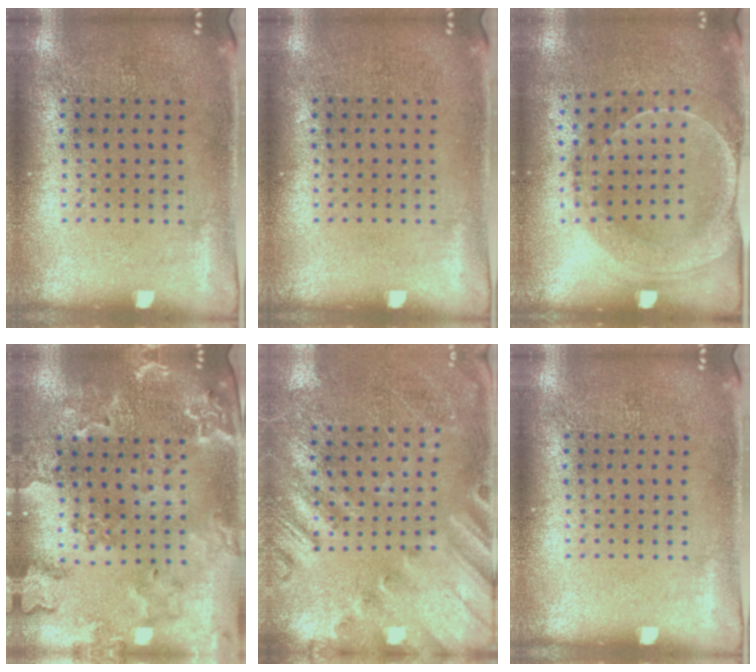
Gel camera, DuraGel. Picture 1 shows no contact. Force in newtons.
{"total": 0.0}
{"total": 1.7, "press": 1.7, "slide": 0.3}
{"total": 2.0, "press": 2.0, "slide": 0.2}
{"total": 2.3, "press": 2.0, "slide": 1.0}
{"total": 0.0}